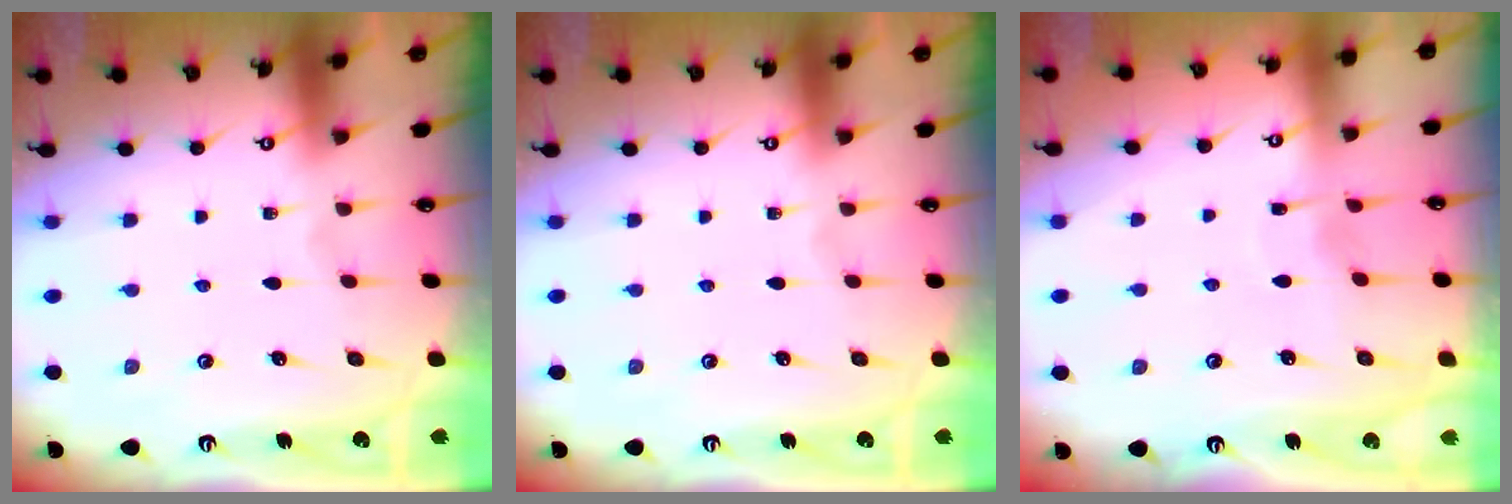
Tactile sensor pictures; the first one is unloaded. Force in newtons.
{"total": 0.0}
{"total": 1.8, "press": 1.7, "slide": 0.3}